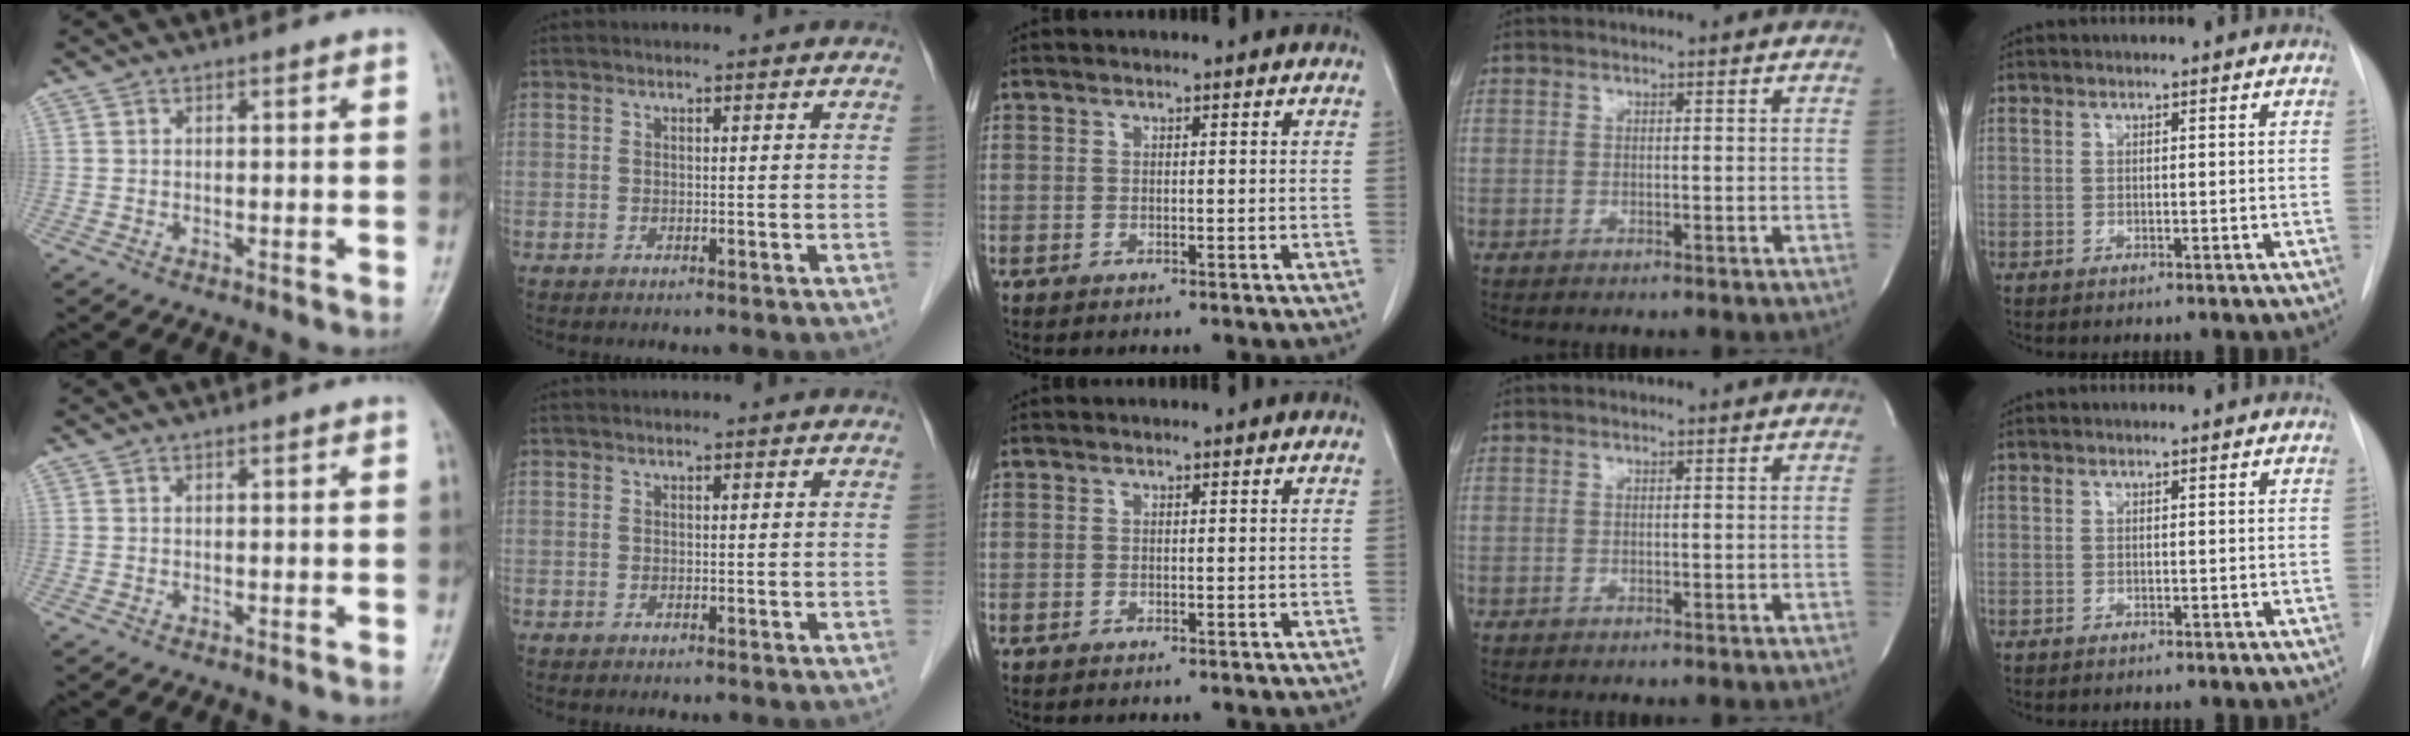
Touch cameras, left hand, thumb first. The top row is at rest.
{}